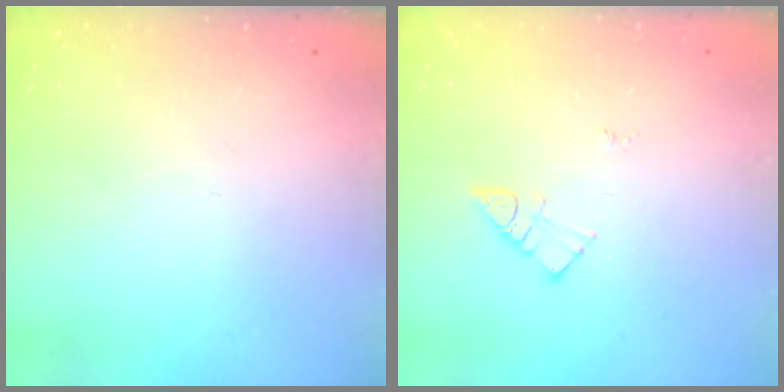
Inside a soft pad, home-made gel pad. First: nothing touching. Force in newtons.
{"total": 5.8, "press": 5.8, "slide": 0.6}